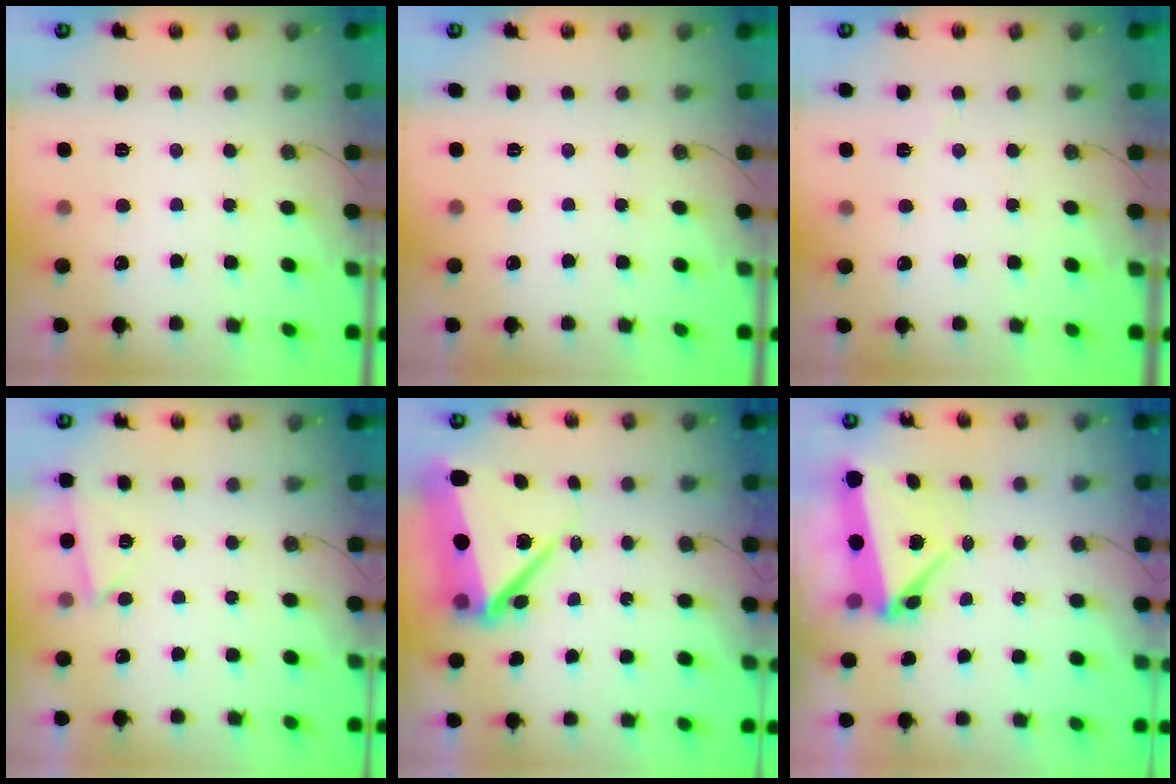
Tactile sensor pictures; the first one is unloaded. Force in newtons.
{"total": 0.0}
{"total": 2.9, "press": 2.7, "slide": 1.1}
{"total": 3.0, "press": 2.9, "slide": 0.5}
{"total": 11.7, "press": 10.3, "slide": 5.5}
{"total": 8.1, "press": 6.7, "slide": 4.5}